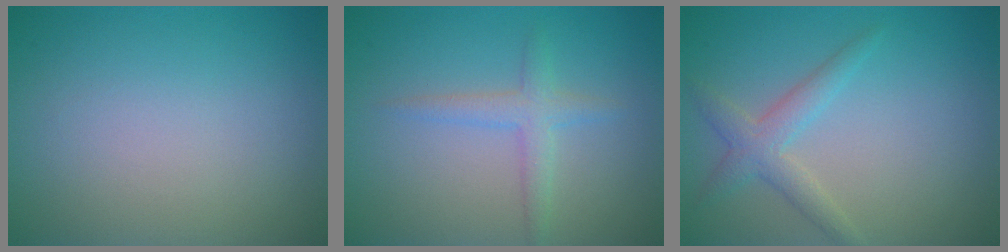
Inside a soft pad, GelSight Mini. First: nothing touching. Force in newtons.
{"total": 2.0, "press": 2.0, "slide": 0.1}
{"total": 2.6, "press": 2.6, "slide": 0.0}